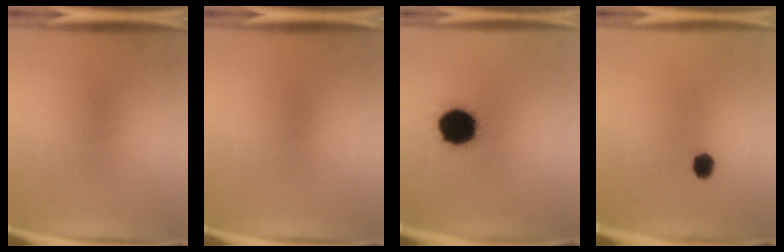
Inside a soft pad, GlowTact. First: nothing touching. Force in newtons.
{"total": 0.0}
{"total": 18.2}
{"total": 3.1}